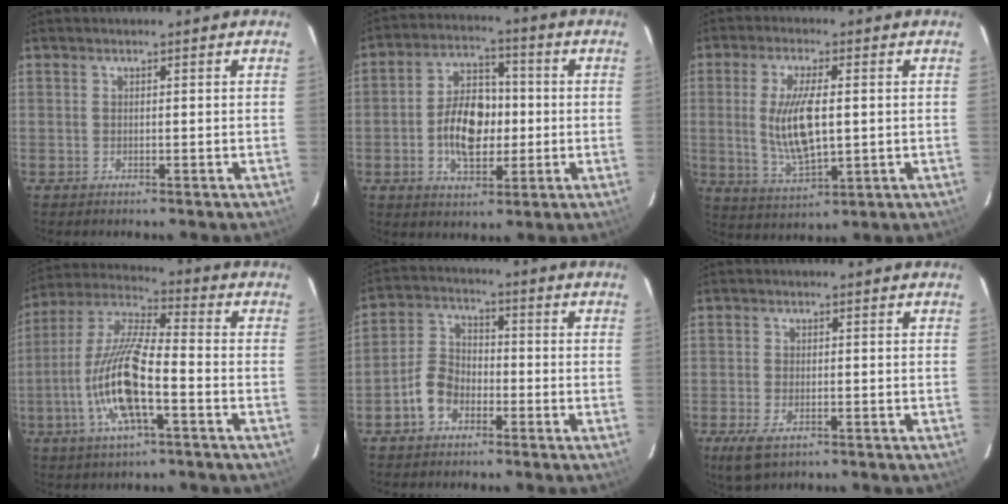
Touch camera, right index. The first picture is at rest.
{"total": 11.4, "force": [-1.6, 7.0, 8.8], "torque": [-0.166, 0.021, -0.024]}
{"total": 11.2, "force": [0.2, 4.1, 10.4], "torque": [-0.200, -0.009, 0.013]}
{"total": 15.0, "force": [-5.1, 3.6, 13.6], "torque": [-0.281, -0.005, -0.103]}
{"total": 7.1, "force": [-3.7, 4.9, 3.6], "torque": [-0.078, 0.022, -0.072]}
{"total": 5.3, "force": [-3.0, 2.6, 3.5], "torque": [-0.085, -0.016, -0.056]}